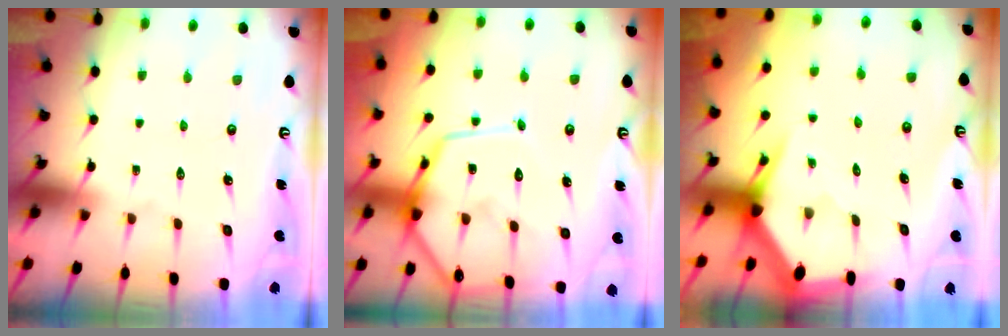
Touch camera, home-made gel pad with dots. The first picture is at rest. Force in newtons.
{"total": 13.6, "press": 13.6, "slide": 1.2}
{"total": 3.8, "press": 3.8, "slide": 0.2}